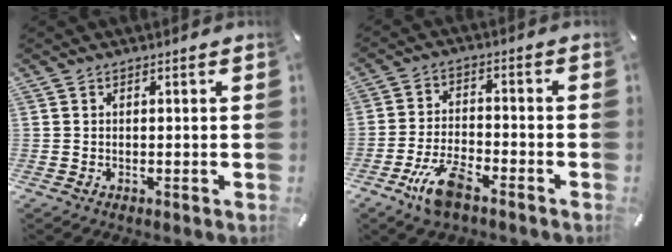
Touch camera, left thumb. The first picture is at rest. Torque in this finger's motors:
{"motor_torque": [-0.24, 1.44, 0.06, 0.07, 0.16]}